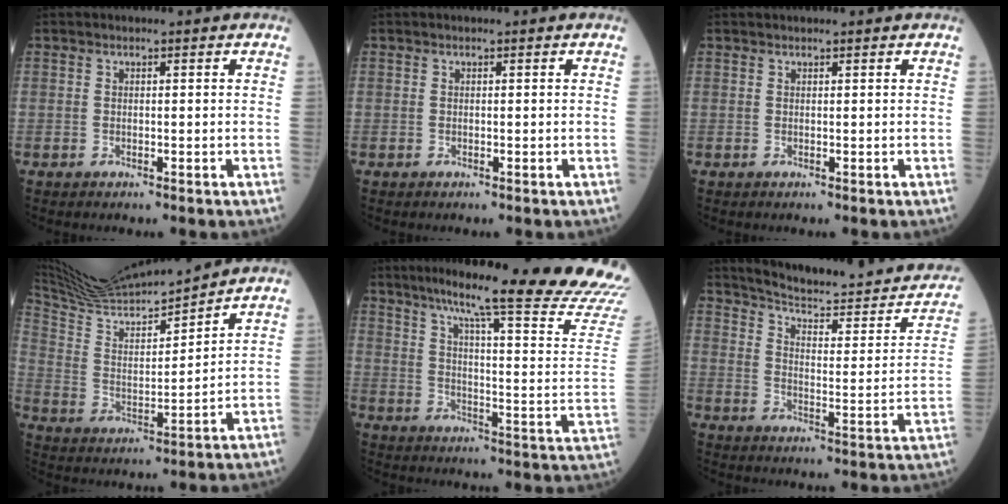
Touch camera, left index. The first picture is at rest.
{"total": 0.0}
{"total": 0.6, "force": [0.6, 0.0, 0.1], "torque": [-0.004, 0.013, 0.008]}
{"total": 15.1, "force": [14.4, -0.6, 4.6], "torque": [-0.099, 0.001, 0.262]}
{"total": 28.1, "force": [24.3, -0.9, 14.2], "torque": [-0.204, -0.101, 0.303]}
{"total": 18.3, "force": [16.6, 2.8, 7.1], "torque": [-0.090, -0.048, 0.210]}